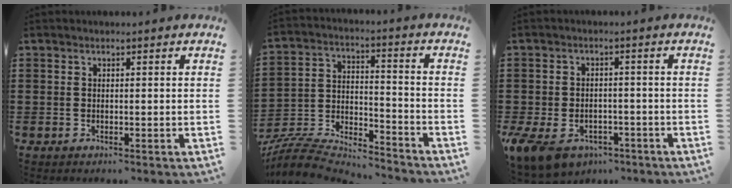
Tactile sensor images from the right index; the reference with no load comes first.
{"total": 7.4, "force": [-7.1, 1.6, 1.7], "torque": [-0.052, -0.004, -0.146]}
{"total": 4.9, "force": [-3.2, 2.9, 2.3], "torque": [-0.071, 0.005, -0.069]}